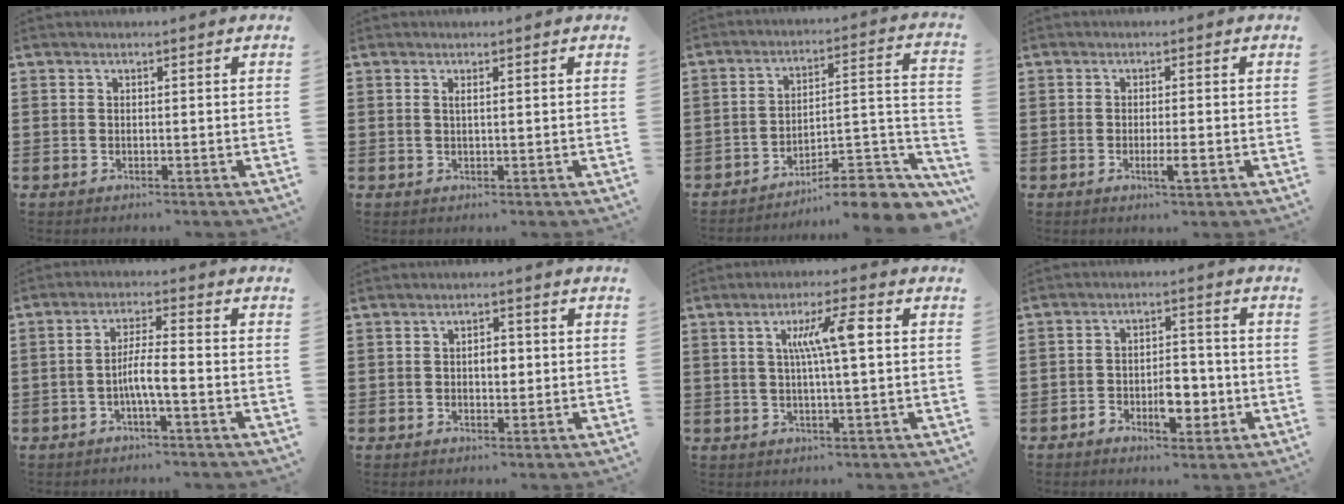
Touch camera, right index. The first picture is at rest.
{"total": 0.9, "force": [0.3, 0.0, 0.8], "torque": [-0.017, -0.001, 0.006]}
{"total": 8.2, "force": [-6.9, 1.9, 3.9], "torque": [-0.042, 0.007, -0.133]}
{"total": 2.9, "force": [-1.1, 0.2, 2.6], "torque": [-0.051, -0.007, -0.022]}
{"total": 4.6, "force": [-1.7, 0.5, 4.2], "torque": [-0.081, -0.001, -0.034]}
{"total": 2.7, "force": [0.0, 1.4, 2.3], "torque": [-0.036, 0.003, -0.005]}
{"total": 7.1, "force": [1.4, 0.7, 7.0], "torque": [-0.135, 0.005, 0.017]}
{"total": 6.5, "force": [-2.7, 3.5, 4.8], "torque": [-0.070, 0.010, -0.047]}